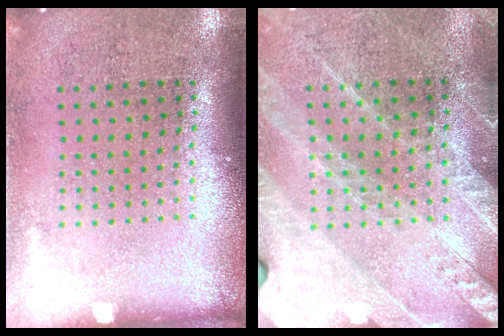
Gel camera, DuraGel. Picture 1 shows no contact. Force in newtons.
{"total": 2.6, "press": 2.5, "slide": 0.7}